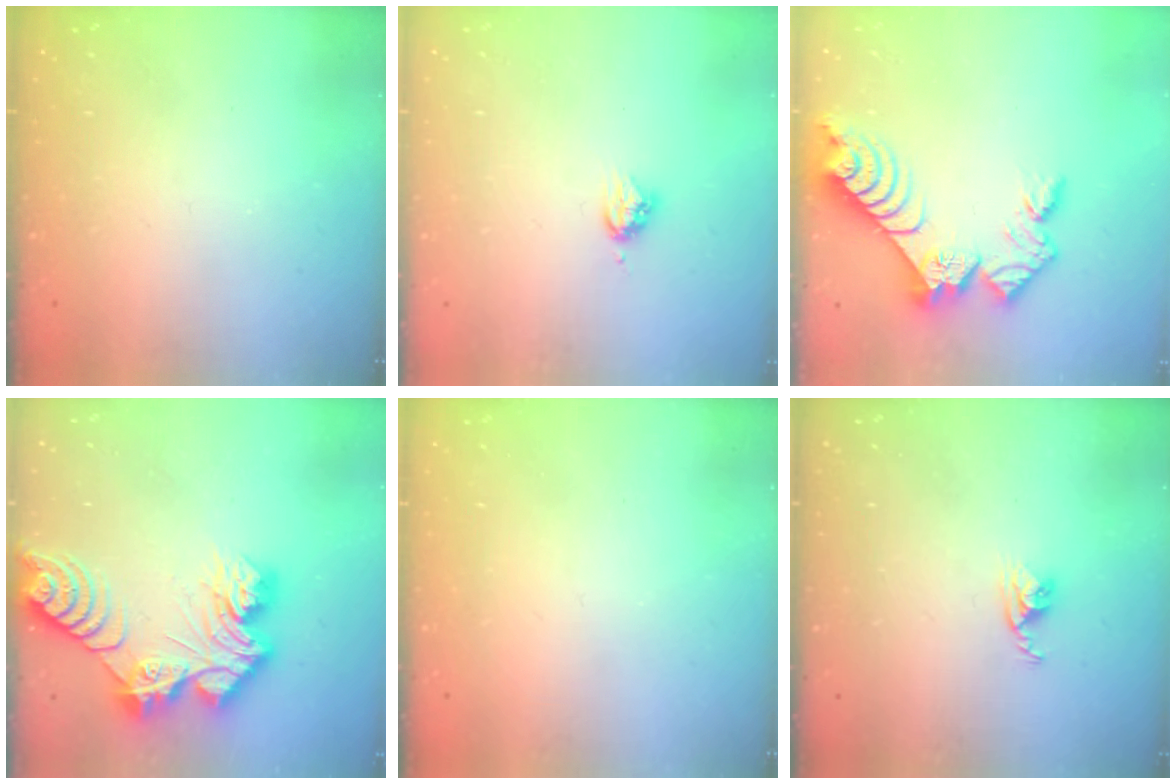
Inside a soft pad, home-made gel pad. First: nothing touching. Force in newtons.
{"total": 4.4, "press": 4.4, "slide": 0.6}
{"total": 12.0, "press": 11.9, "slide": 0.9}
{"total": 15.7, "press": 15.6, "slide": 1.2}
{"total": 0.0}
{"total": 3.8, "press": 3.8, "slide": 0.1}